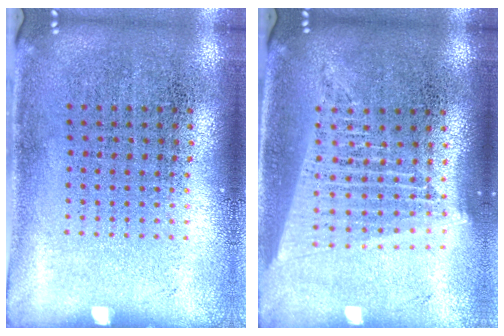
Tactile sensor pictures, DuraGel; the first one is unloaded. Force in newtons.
{"total": 1.8, "press": 1.6, "slide": 0.8}